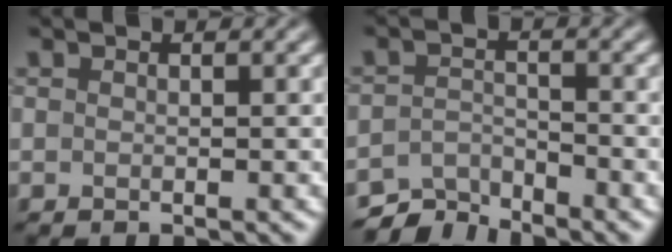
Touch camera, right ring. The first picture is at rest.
{"total": 3.7, "force": [-3.5, 0.8, 0.4], "torque": [-0.004, 0.004, -0.071]}